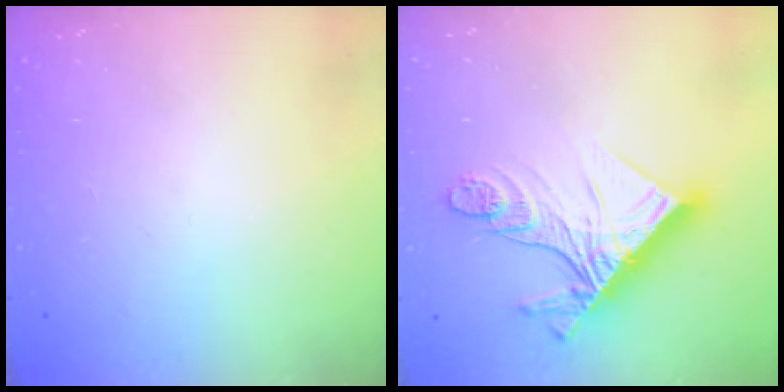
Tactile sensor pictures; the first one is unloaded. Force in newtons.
{"total": 19.7, "press": 19.6, "slide": 2.0}